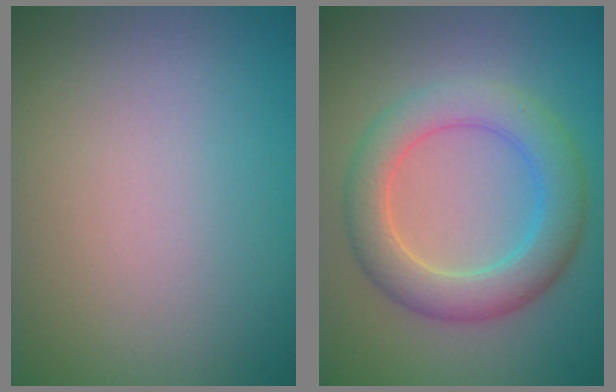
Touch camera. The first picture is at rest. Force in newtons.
{"total": 5.3, "press": 5.3, "slide": 0.3}